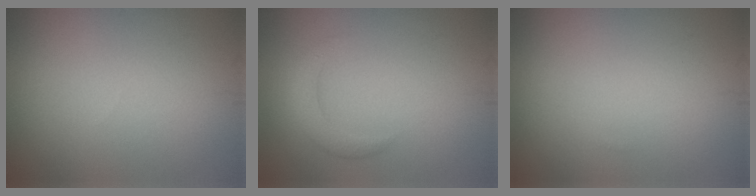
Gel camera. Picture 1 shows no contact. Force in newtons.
{"total": 2.3, "press": 2.3, "slide": 0.1}
{"total": 0.0}